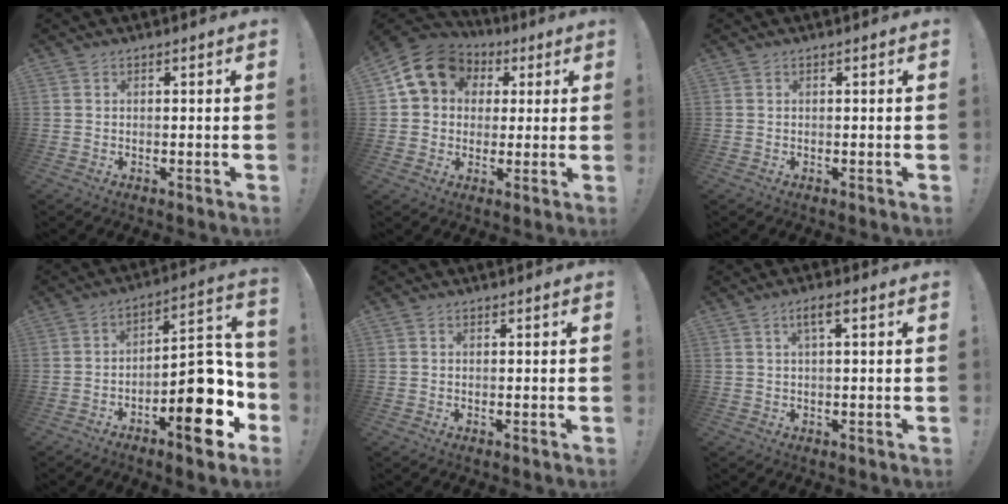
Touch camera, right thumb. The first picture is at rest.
{"total": 15.4, "force": [6.1, 11.9, 7.7], "torque": [-0.109, -0.018, 0.117]}
{"total": 0.0}
{"total": 17.9, "force": [-6.4, 7.7, 14.9], "torque": [-0.160, 0.042, -0.094]}
{"total": 0.0}
{"total": 3.6, "force": [1.1, 0.6, 3.3], "torque": [-0.061, 0.002, 0.016]}